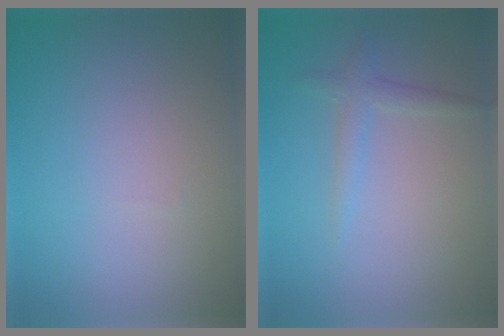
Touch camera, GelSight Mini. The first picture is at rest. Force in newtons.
{"total": 0.9, "press": 0.9, "slide": 0.1}